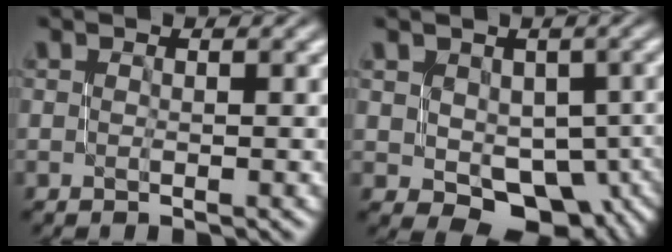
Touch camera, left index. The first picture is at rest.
{"total": 7.5, "force": [-1.3, 5.5, 4.9], "torque": [-0.068, -0.028, -0.001]}